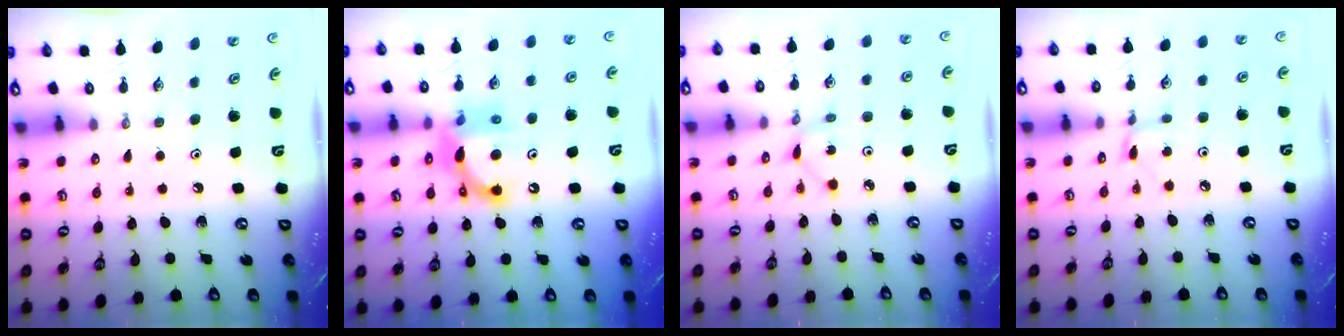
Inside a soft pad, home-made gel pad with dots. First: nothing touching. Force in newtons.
{"total": 11.7, "press": 11.7, "slide": 1.0}
{"total": 2.0, "press": 2.0, "slide": 0.2}
{"total": 2.9, "press": 2.9, "slide": 0.4}